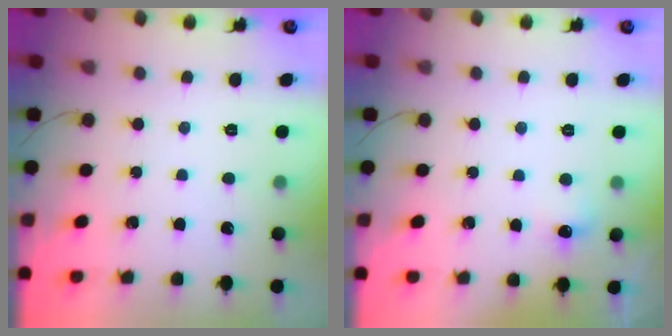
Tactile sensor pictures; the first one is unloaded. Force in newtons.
{"total": 5.2, "press": 5.0, "slide": 1.3}